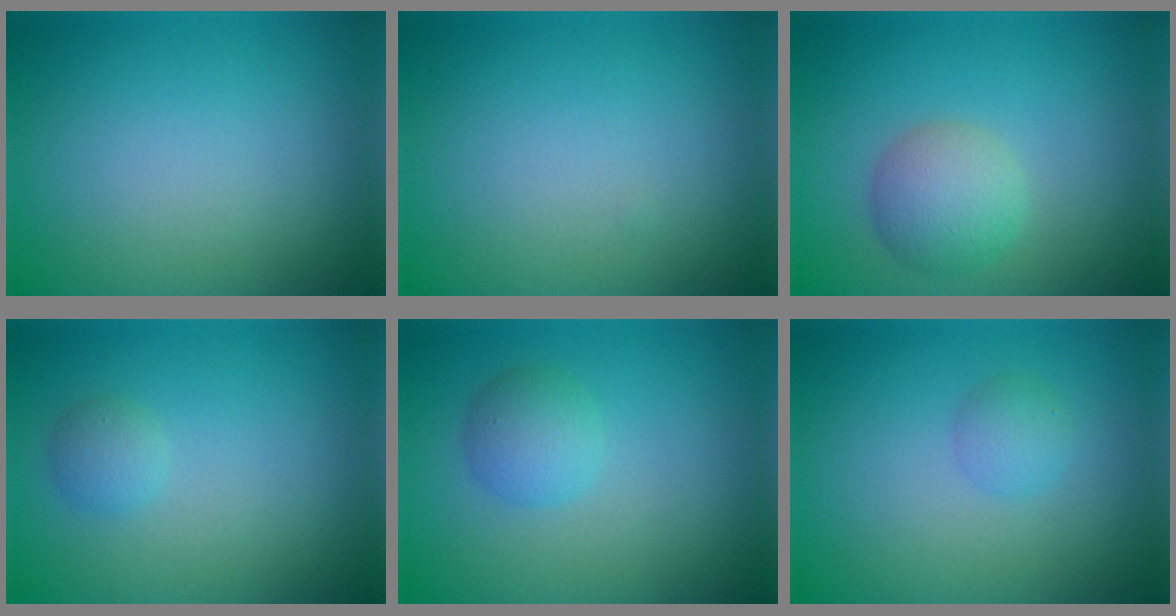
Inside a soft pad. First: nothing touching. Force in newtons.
{"total": 0.0}
{"total": 3.5, "press": 3.5, "slide": 0.3}
{"total": 1.3, "press": 1.3, "slide": 0.1}
{"total": 2.4, "press": 2.4, "slide": 0.2}
{"total": 1.4, "press": 1.4, "slide": 0.1}